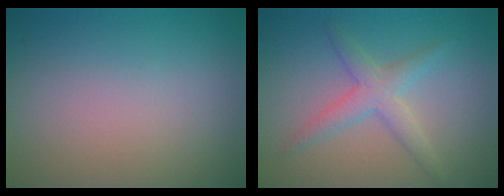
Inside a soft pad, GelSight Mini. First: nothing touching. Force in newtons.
{"total": 2.9, "press": 2.9, "slide": 0.0}